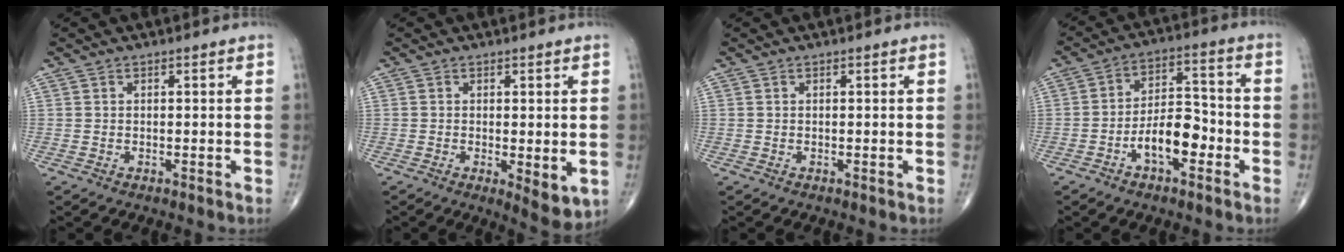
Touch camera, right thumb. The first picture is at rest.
{"total": 5.6, "force": [-1.0, 2.1, 5.1], "torque": [-0.071, -0.018, -0.011]}
{"total": 0.0}
{"total": 9.7, "force": [-3.9, 4.9, 7.4], "torque": [-0.109, 0.039, -0.071]}